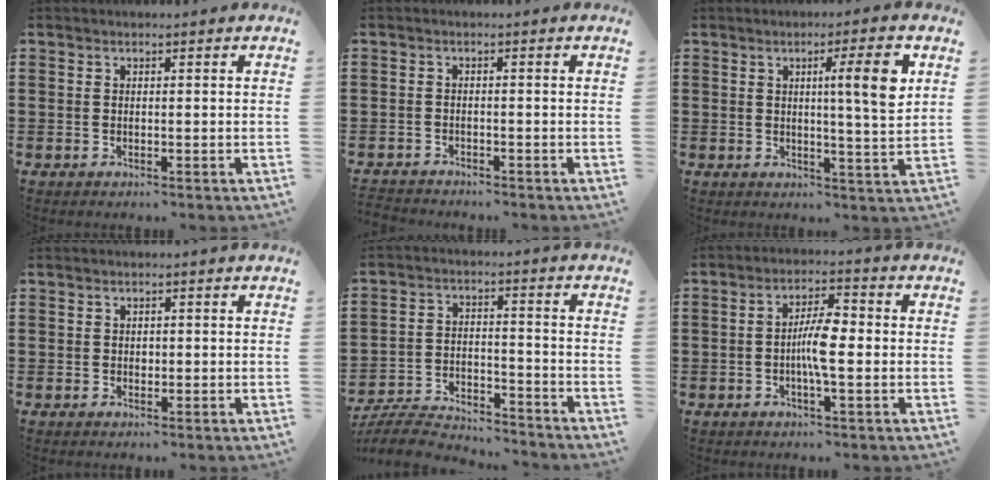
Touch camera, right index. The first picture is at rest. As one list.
[{"total": 1.5, "force": [-1.5, 0.2, -0.2], "torque": [-0.001, 0.002, -0.034]}, {"total": 7.6, "force": [2.5, 0.3, 7.1], "torque": [-0.107, -0.011, 0.028]}, {"total": 0.7, "force": [0.1, 0.6, 0.4], "torque": [-0.009, 0.003, 0.001]}, {"total": 6.5, "force": [-6.3, 1.1, 1.4], "torque": [-0.038, 0.007, -0.126]}, {"total": 6.1, "force": [-0.8, 1.5, 5.8], "torque": [-0.111, 0.004, -0.019]}]